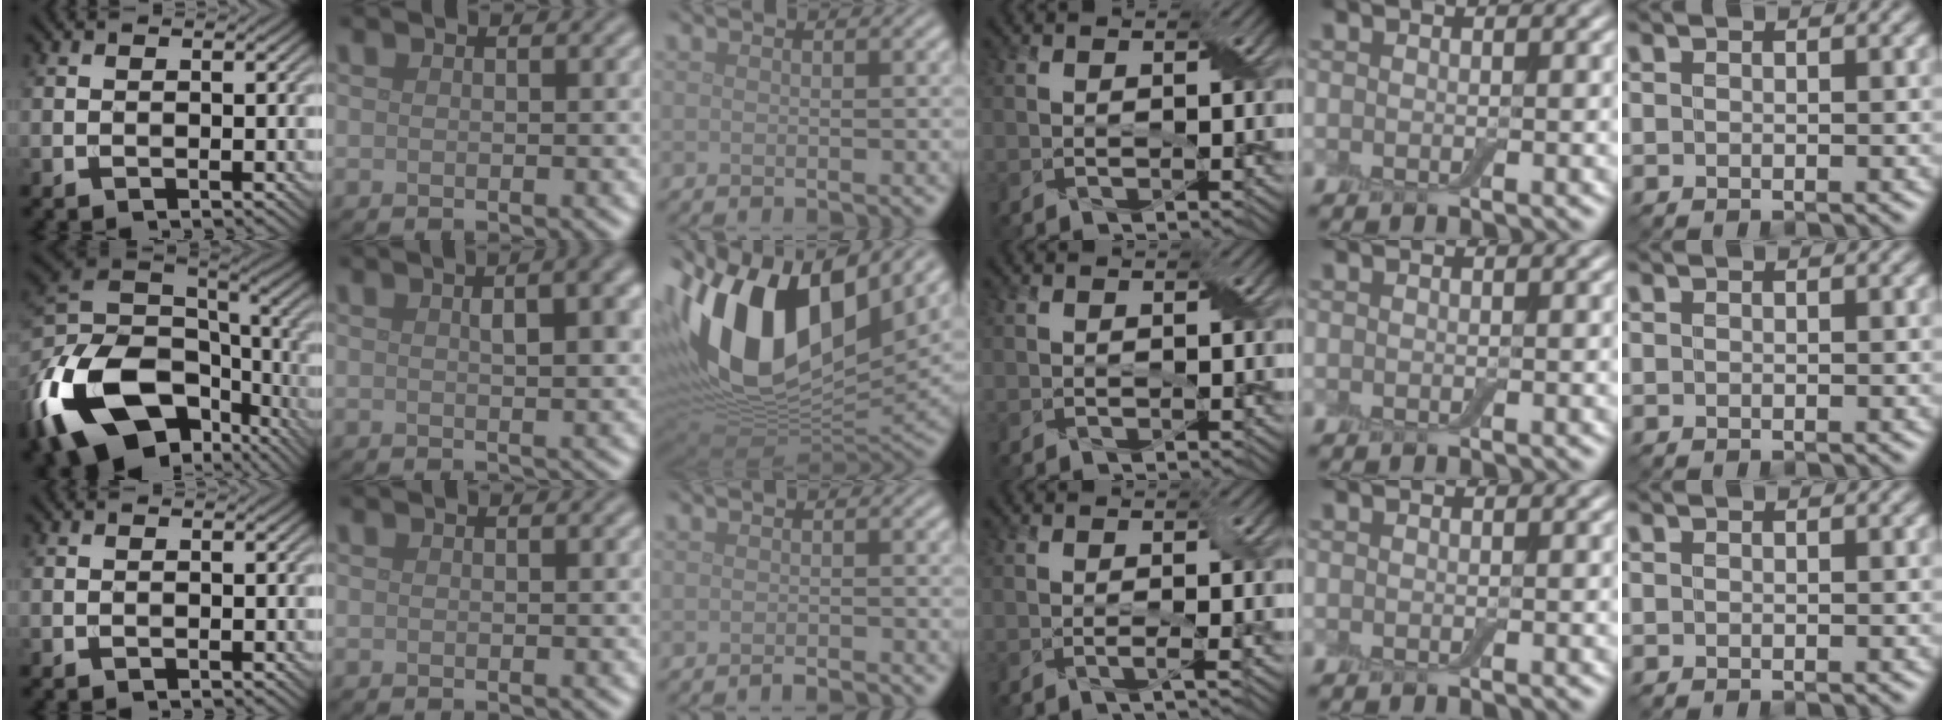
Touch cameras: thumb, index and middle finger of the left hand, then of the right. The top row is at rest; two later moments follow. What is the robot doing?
{"motion": "peel", "object": "aluminum foil"}